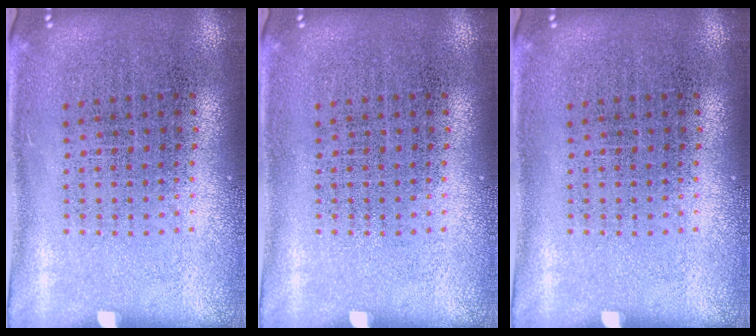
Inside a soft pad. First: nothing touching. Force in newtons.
{"total": 0.0}
{"total": 0.0}